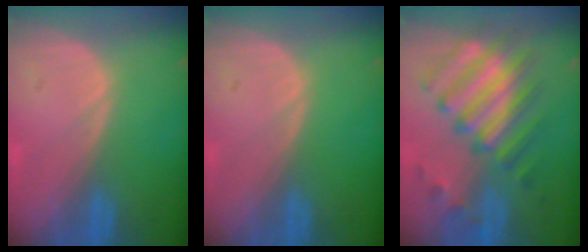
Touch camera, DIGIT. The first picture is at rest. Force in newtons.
{"total": 0.0}
{"total": 9.3, "press": 9.2, "slide": 1.5}